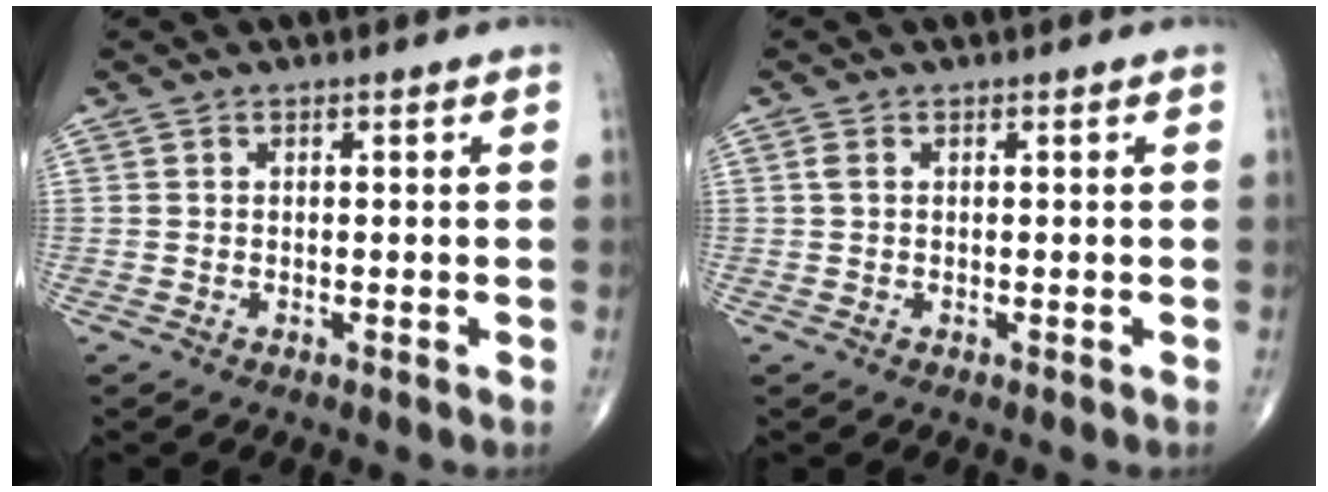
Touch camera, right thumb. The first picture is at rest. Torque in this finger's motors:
{"motor_torque": [-0.18, 0.14, 0.05, 0.01, 0.00]}